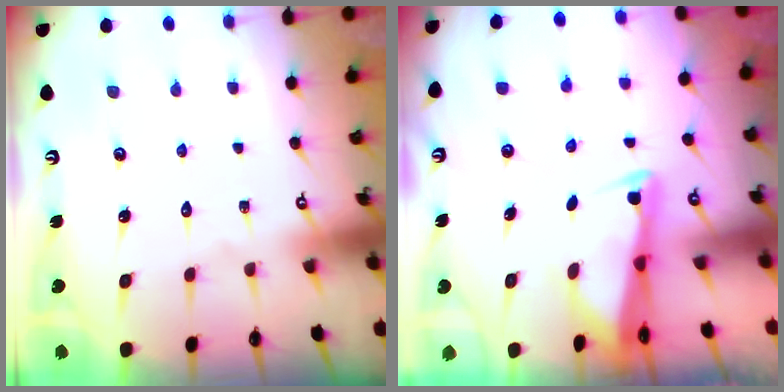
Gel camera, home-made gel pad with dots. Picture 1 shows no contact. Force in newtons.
{"total": 2.6, "press": 2.5, "slide": 0.6}